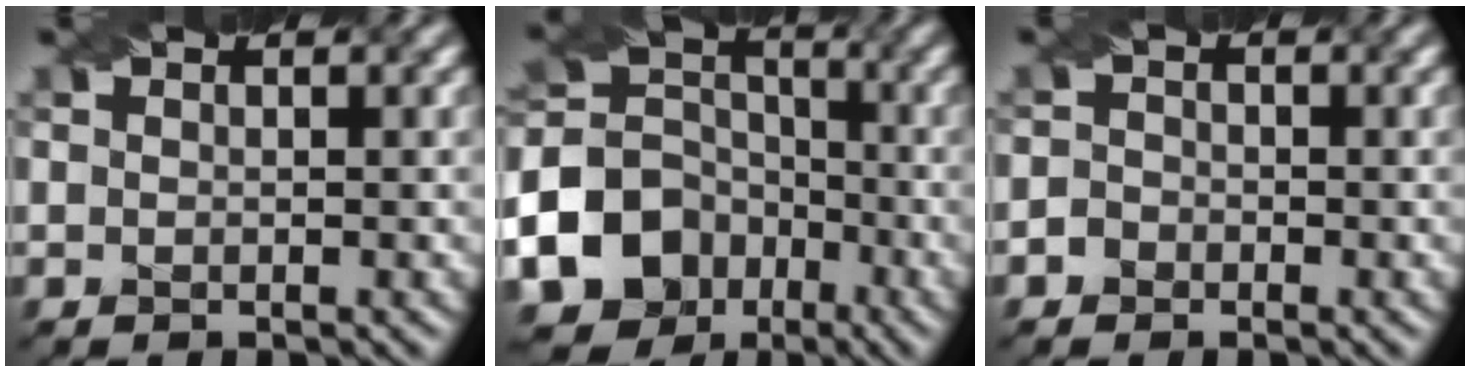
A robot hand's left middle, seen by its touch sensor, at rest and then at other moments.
{"total": 13.6, "force": [-6.3, 11.2, 4.4], "torque": [-0.105, -0.042, -0.127]}
{"total": 1.5, "force": [-1.0, 1.0, 0.0], "torque": [0.017, 0.002, -0.023]}